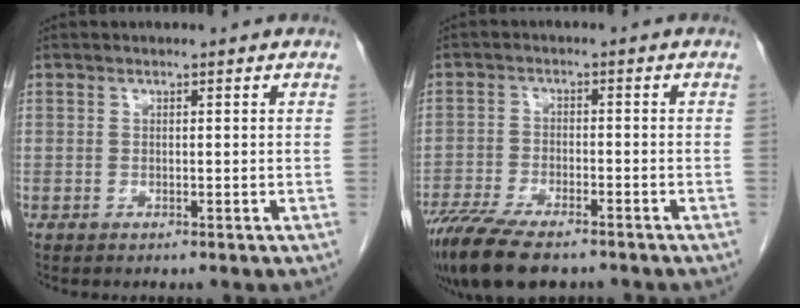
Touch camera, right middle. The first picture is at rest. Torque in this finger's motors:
{"motor_torque": [1.18, -0.96, 0.18, 0.10]}